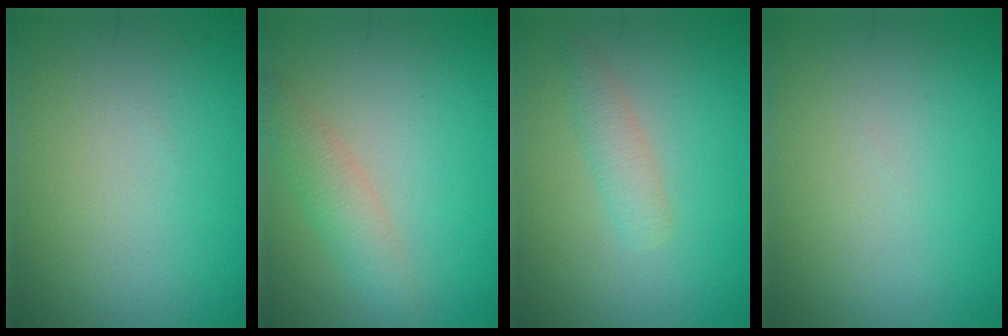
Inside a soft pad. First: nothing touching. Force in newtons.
{"total": 2.6, "press": 2.6, "slide": 0.1}
{"total": 1.9, "press": 1.9, "slide": 0.1}
{"total": 0.0}